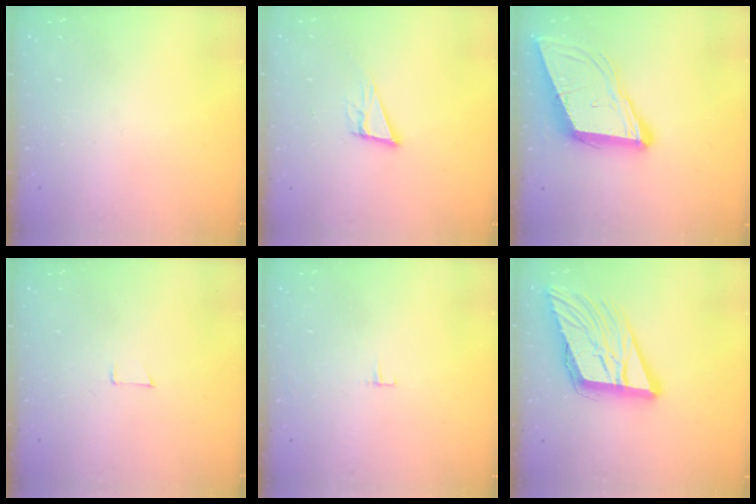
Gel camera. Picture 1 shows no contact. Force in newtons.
{"total": 10.3, "press": 9.7, "slide": 3.3}
{"total": 12.0, "press": 11.5, "slide": 3.7}
{"total": 4.1, "press": 4.1, "slide": 0.3}
{"total": 3.3, "press": 3.3, "slide": 0.2}
{"total": 17.4, "press": 16.8, "slide": 4.4}